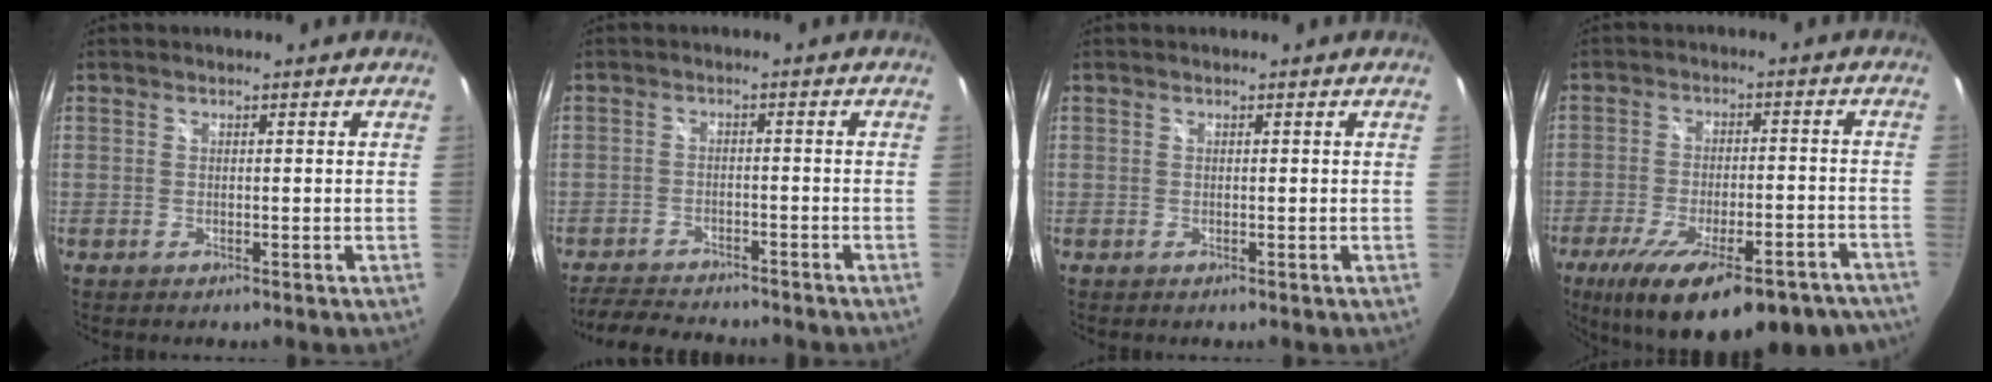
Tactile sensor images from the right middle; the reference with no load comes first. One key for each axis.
{"total": 7.5, "fx": -7.0, "fy": 1.8, "fz": 2.0, "tx": -0.065, "ty": 0.001, "tz": -0.113}
{"total": 0.0}
{"total": 25.6, "fx": -18.6, "fy": 8.7, "fz": 15.3, "tx": -0.264, "ty": -0.044, "tz": -0.247}